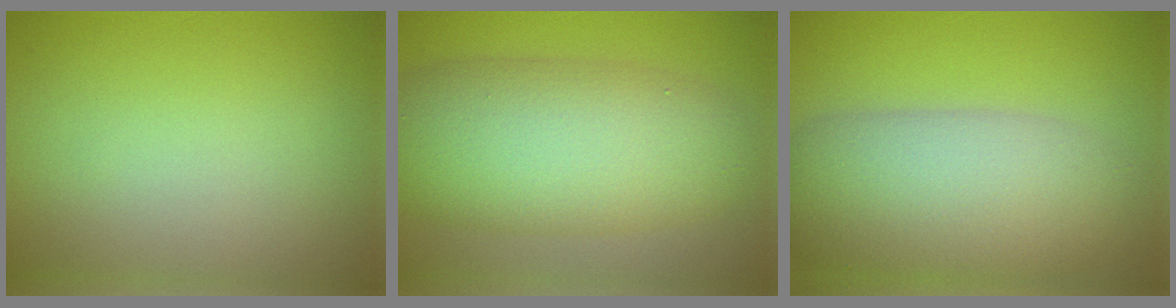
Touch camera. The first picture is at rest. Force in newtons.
{"total": 10.0, "press": 10.0, "slide": 0.2}
{"total": 9.4, "press": 9.4, "slide": 0.5}